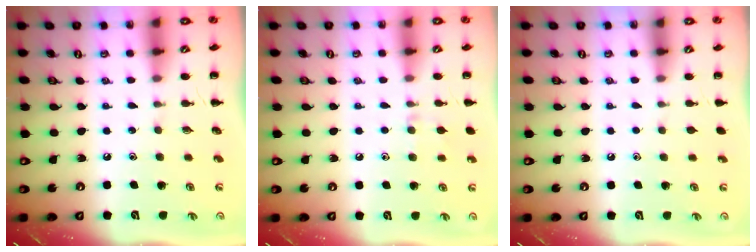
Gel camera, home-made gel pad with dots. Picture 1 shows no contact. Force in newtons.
{"total": 5.9, "press": 5.5, "slide": 2.3}
{"total": 0.6, "press": 0.6, "slide": 0.1}